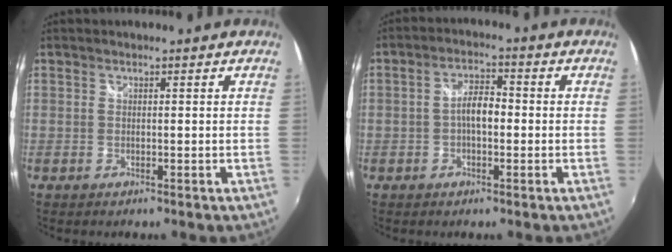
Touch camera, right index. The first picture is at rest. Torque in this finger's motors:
{"motor_torque": [0.95, -0.08, 0.50, 0.09]}